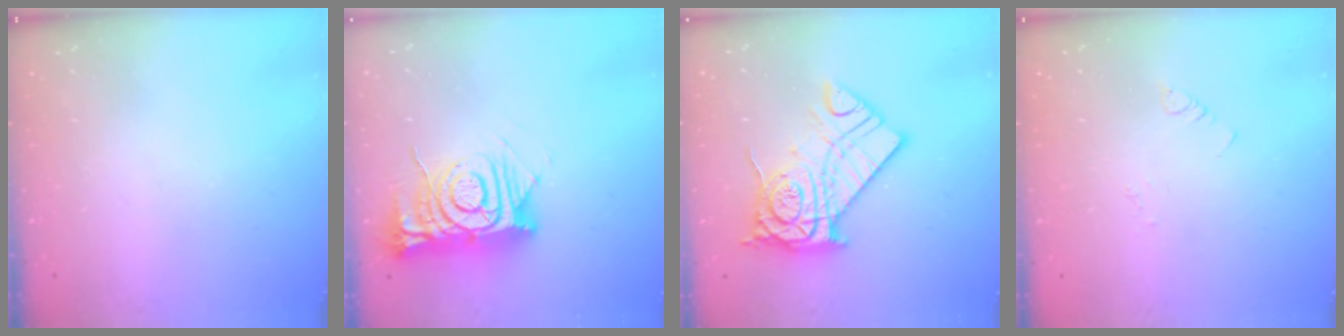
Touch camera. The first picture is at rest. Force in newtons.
{"total": 13.6, "press": 13.5, "slide": 1.3}
{"total": 16.8, "press": 16.8, "slide": 0.6}
{"total": 2.5, "press": 2.5, "slide": 0.4}